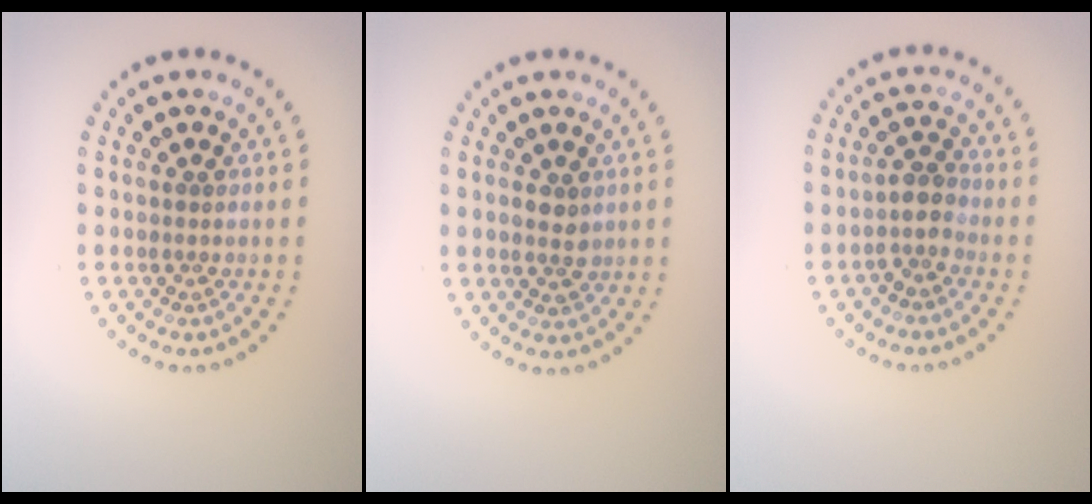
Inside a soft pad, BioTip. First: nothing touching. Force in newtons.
{"total": 1.8, "press": 1.8, "slide": 0.1}
{"total": 2.2, "press": 1.6, "slide": 1.4}